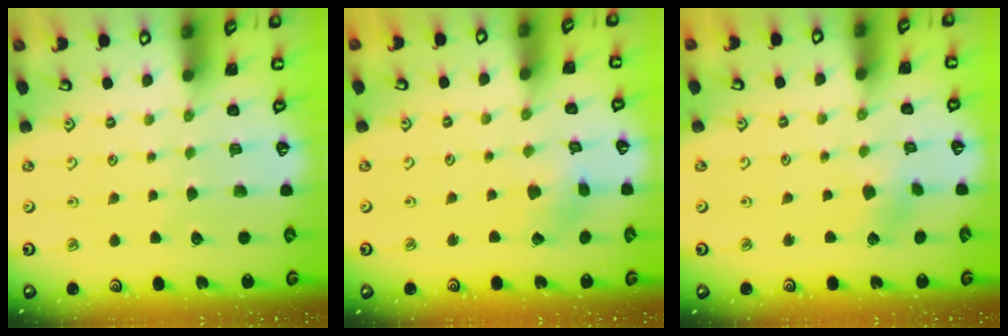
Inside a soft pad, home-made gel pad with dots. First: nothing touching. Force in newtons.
{"total": 2.6, "press": 2.6, "slide": 0.2}
{"total": 2.7, "press": 2.7, "slide": 0.4}